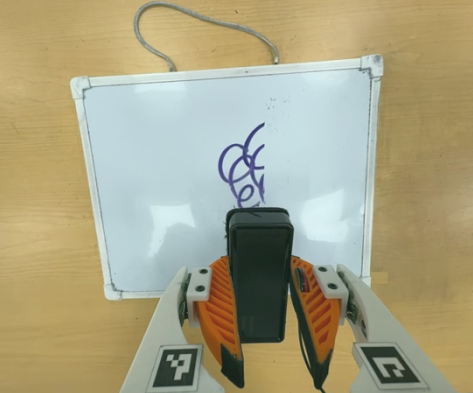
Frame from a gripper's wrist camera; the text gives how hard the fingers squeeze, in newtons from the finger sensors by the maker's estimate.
{"total": 6.0, "left": 5.0, "right": 7.0}